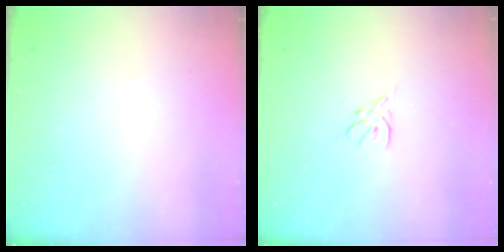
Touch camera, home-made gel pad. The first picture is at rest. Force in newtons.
{"total": 2.6, "press": 2.5, "slide": 0.7}